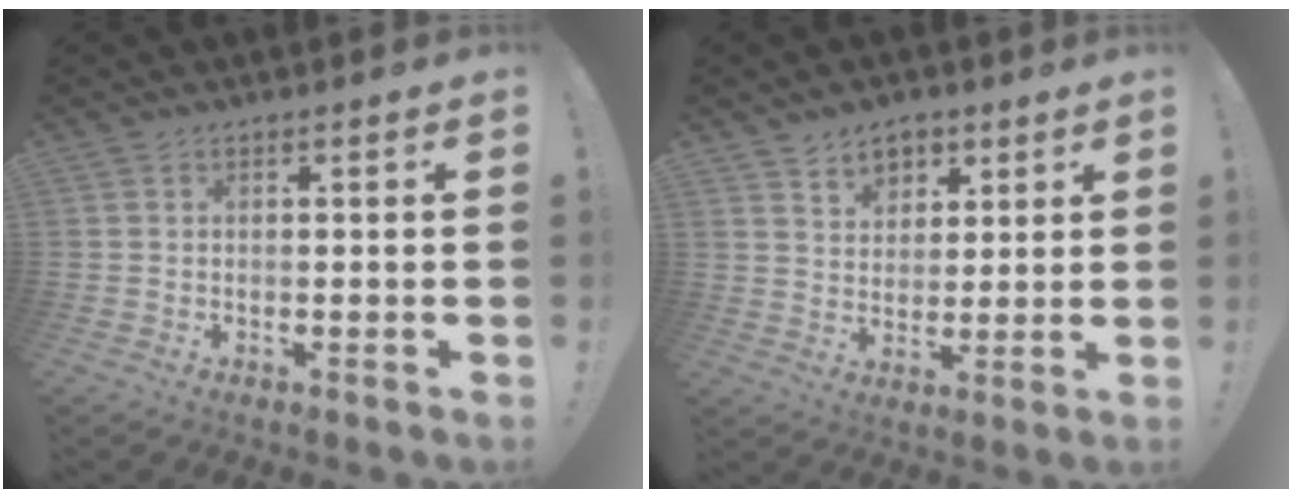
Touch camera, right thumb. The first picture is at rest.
{"total": 7.0, "force": [4.5, 5.1, 1.6], "torque": [-0.020, -0.030, 0.086]}